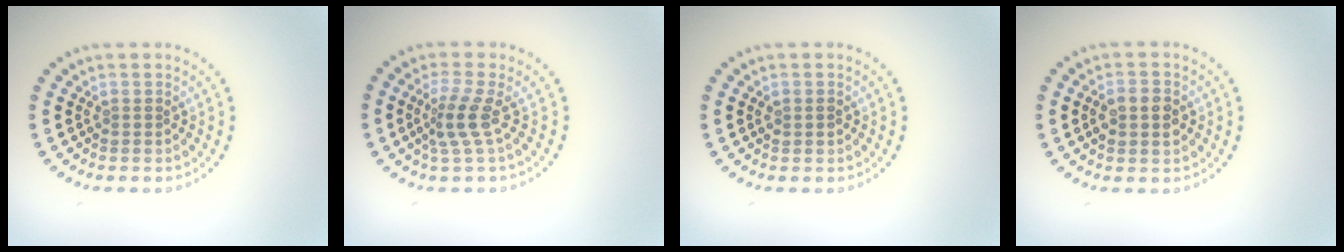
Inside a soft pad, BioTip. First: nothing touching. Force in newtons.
{"total": 2.7, "press": 1.9, "slide": 1.9}
{"total": 0.8, "press": 0.8, "slide": 0.1}
{"total": 3.1, "press": 3.1, "slide": 0.0}